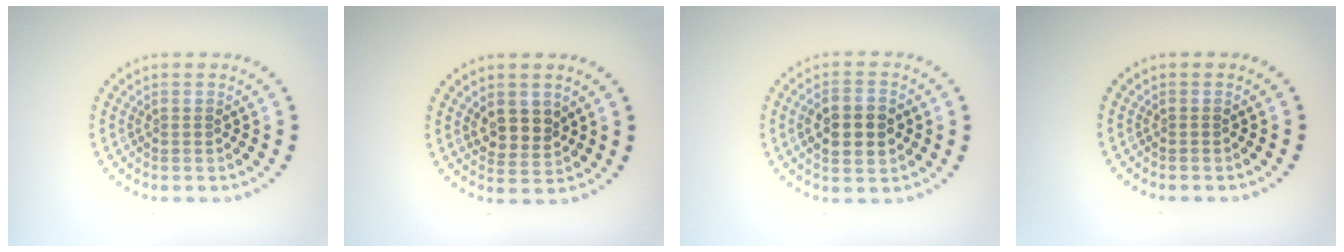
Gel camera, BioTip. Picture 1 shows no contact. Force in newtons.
{"total": 2.7, "press": 2.5, "slide": 1.2}
{"total": 4.6, "press": 4.6, "slide": 0.2}
{"total": 0.0}